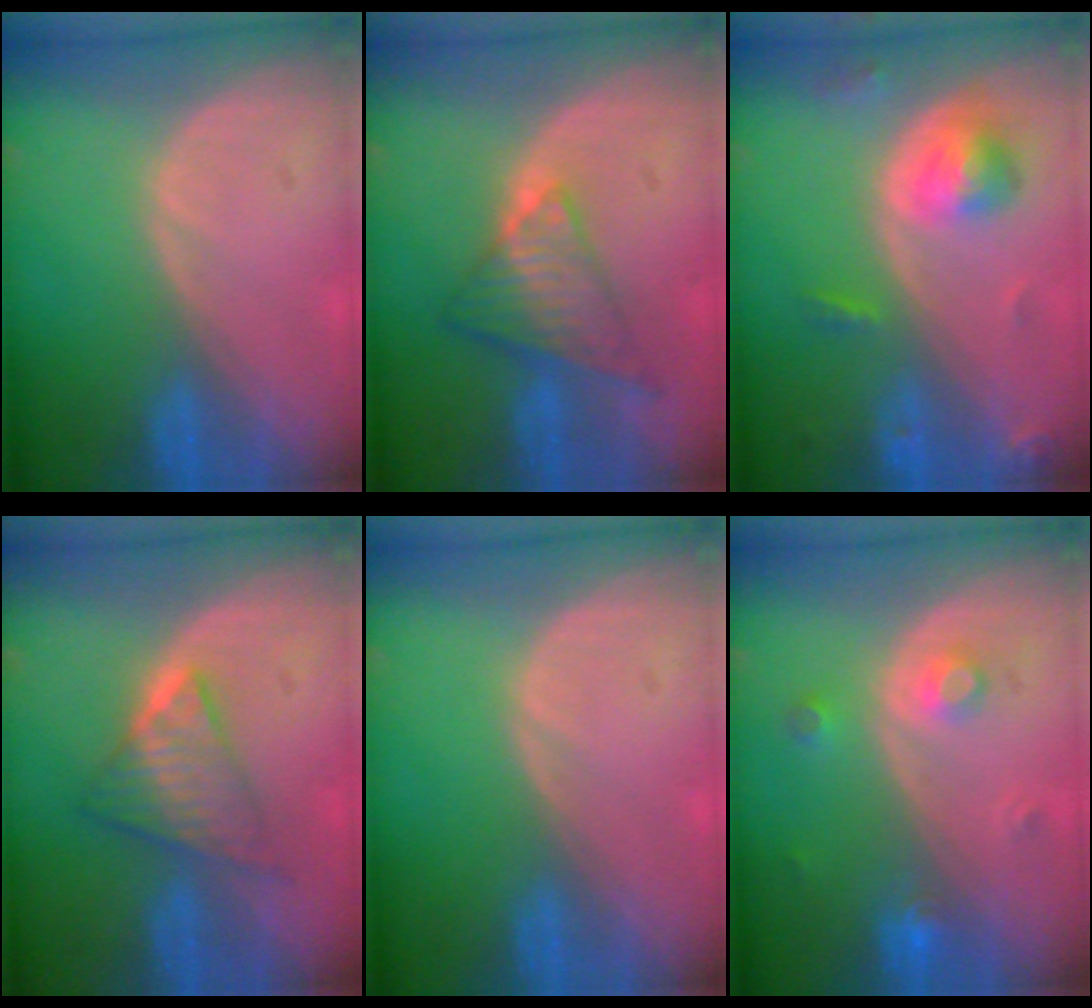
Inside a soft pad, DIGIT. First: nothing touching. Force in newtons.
{"total": 7.5, "press": 6.5, "slide": 3.8}
{"total": 5.2, "press": 4.9, "slide": 1.8}
{"total": 5.9, "press": 5.9, "slide": 0.8}
{"total": 0.0}
{"total": 3.2, "press": 2.9, "slide": 1.1}